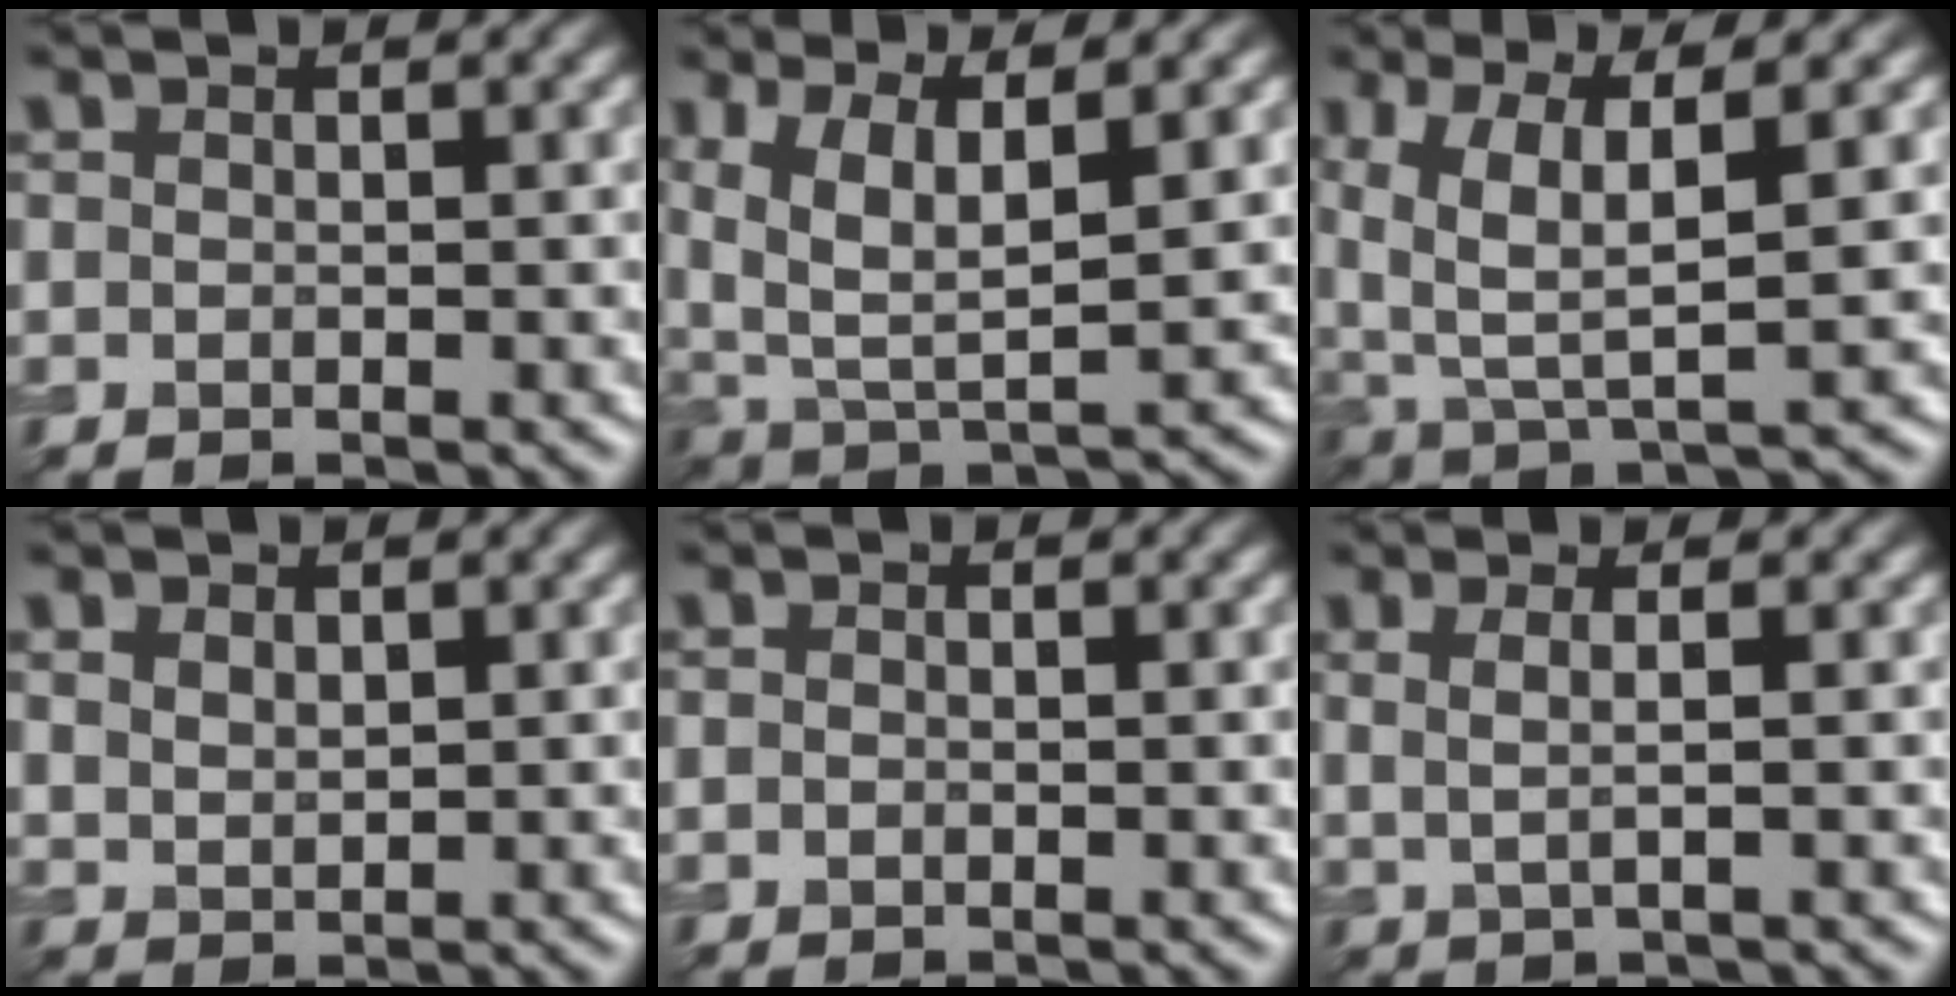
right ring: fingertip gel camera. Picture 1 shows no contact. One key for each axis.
{"total": 6.7, "fx": 2.6, "fy": 2.8, "fz": 5.5, "tx": -0.121, "ty": 0.001, "tz": 0.050}
{"total": 6.5, "fx": 2.2, "fy": 2.1, "fz": 5.7, "tx": -0.120, "ty": 0.002, "tz": 0.044}
{"total": 1.4, "fx": 0.9, "fy": 0.8, "fz": 0.6, "tx": -0.012, "ty": 0.005, "tz": 0.021}
{"total": 0.0}
{"total": 2.0, "fx": 0.6, "fy": 0.6, "fz": 1.8, "tx": -0.031, "ty": -0.001, "tz": -0.002}